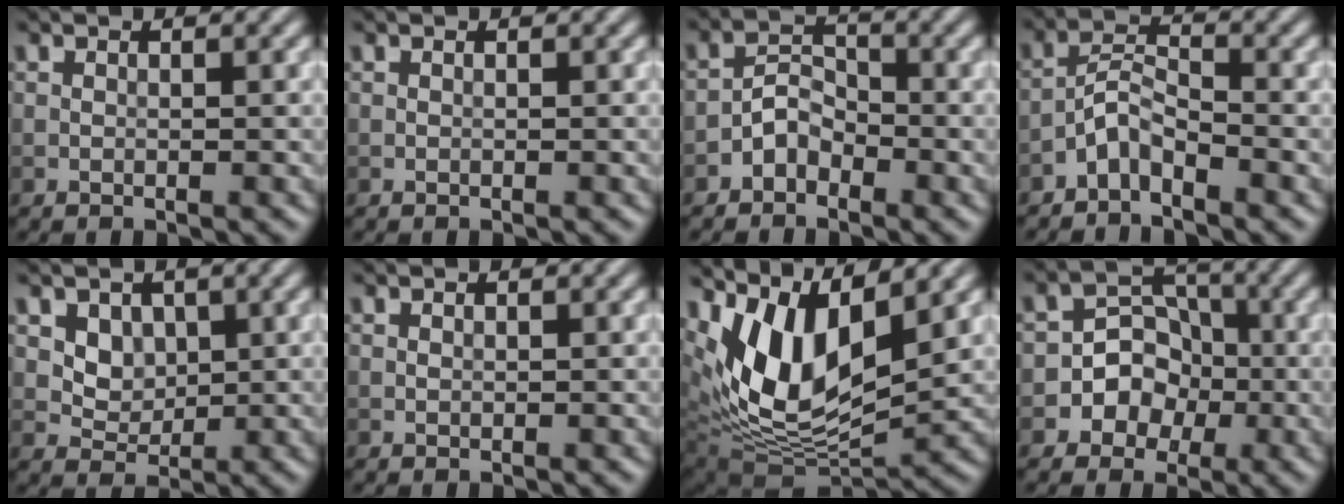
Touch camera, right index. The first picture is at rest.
{"total": 0.0}
{"total": 2.4, "force": [-1.6, 1.5, 1.1], "torque": [-0.015, 0.013, -0.034]}
{"total": 2.7, "force": [-2.1, 0.8, 1.5], "torque": [-0.027, 0.013, -0.047]}
{"total": 2.9, "force": [1.0, 2.3, 1.4], "torque": [-0.028, -0.019, 0.039]}
{"total": 0.0}
{"total": 11.3, "force": [4.4, 5.7, 8.7], "torque": [-0.176, -0.004, 0.085]}
{"total": 4.9, "force": [-1.8, 4.4, 1.4], "torque": [0.022, 0.020, -0.049]}